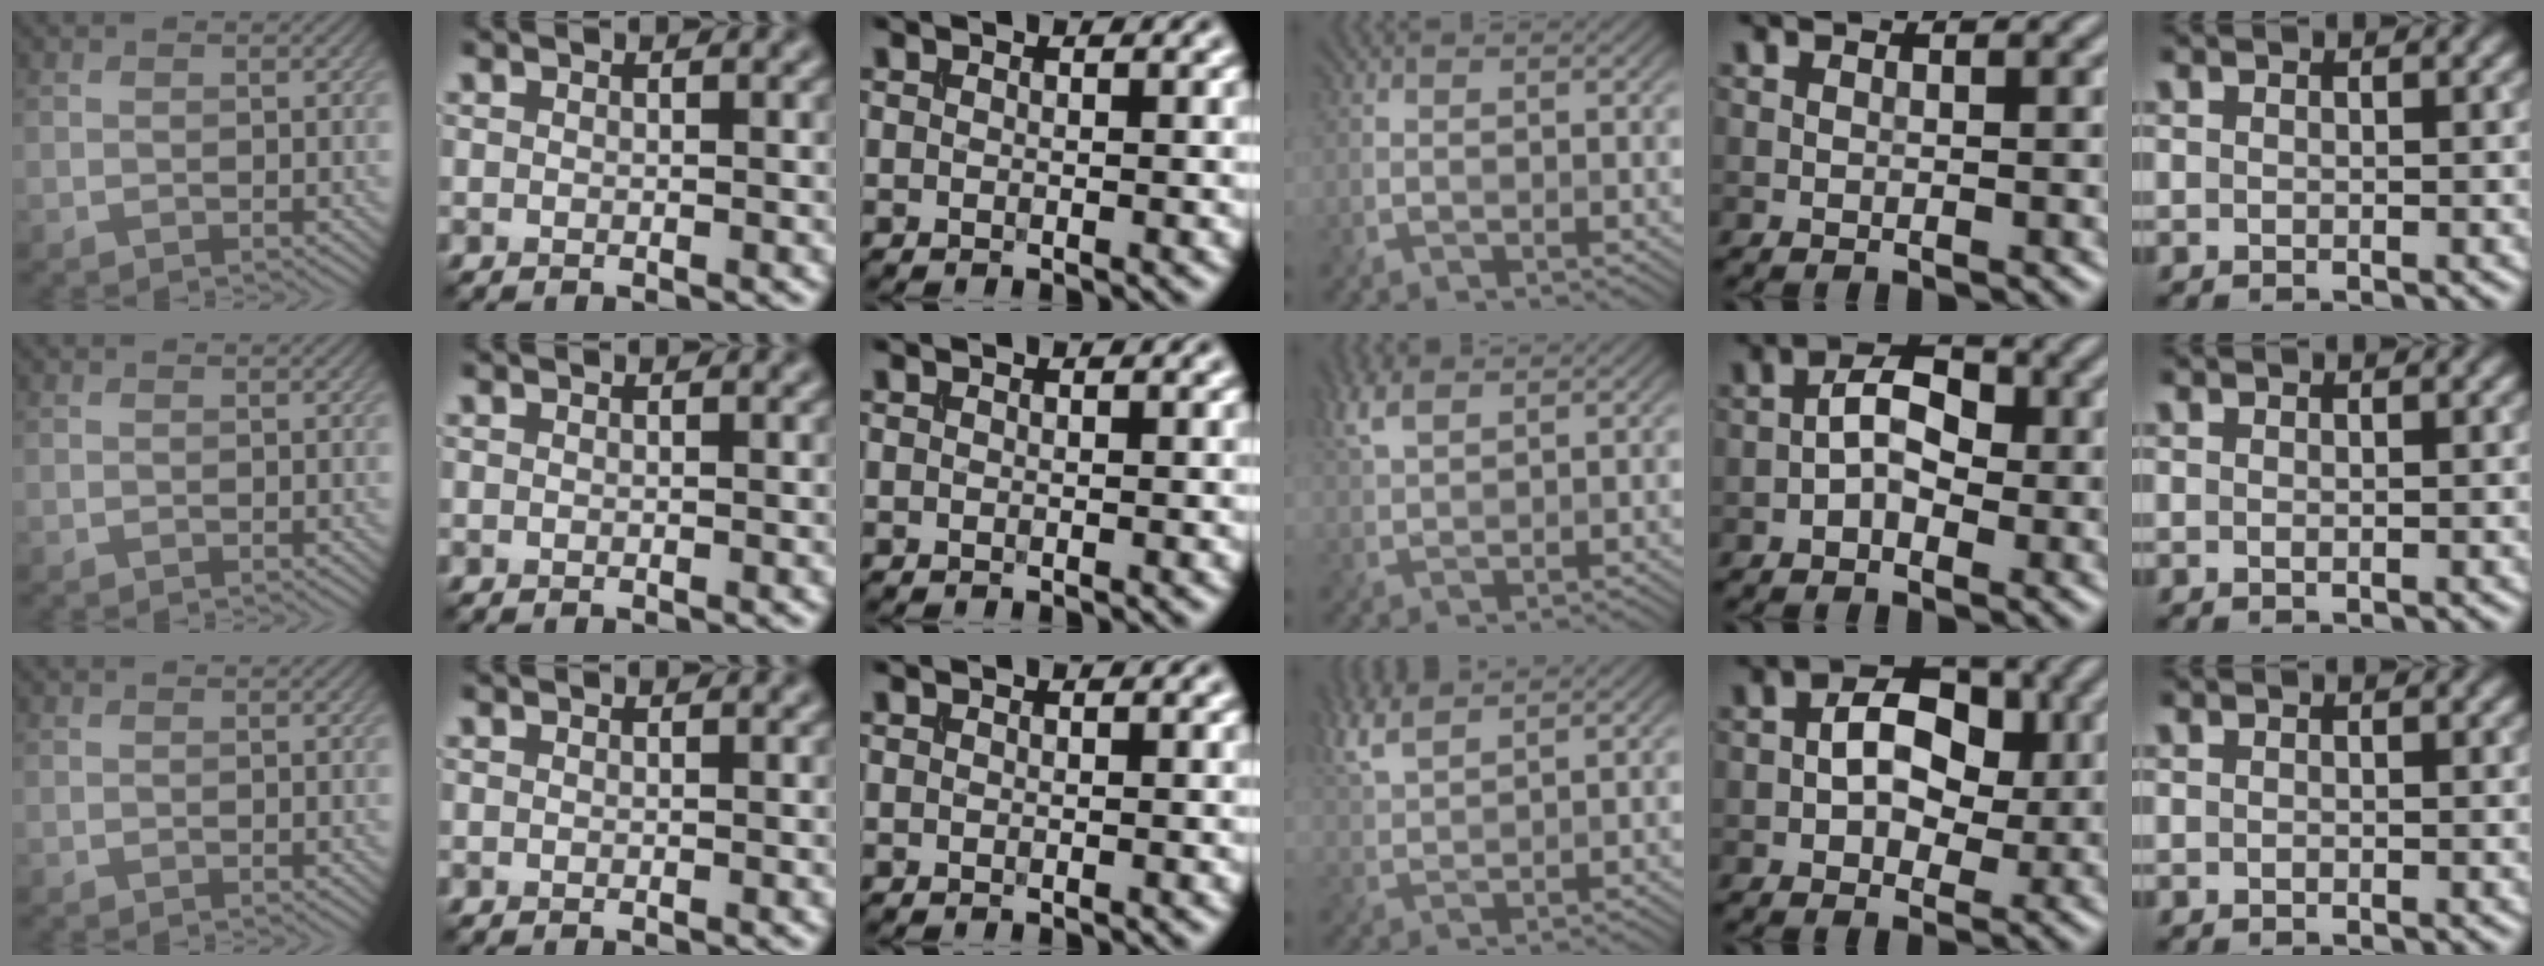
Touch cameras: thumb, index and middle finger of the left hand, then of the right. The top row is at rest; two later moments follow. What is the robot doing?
{"motion": "extract", "object": "file holder"}